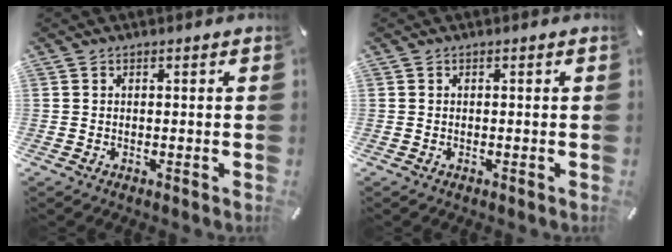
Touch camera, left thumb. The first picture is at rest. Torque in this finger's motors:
{"motor_torque": [0.03, 0.03, 0.00, 0.00, 0.00]}